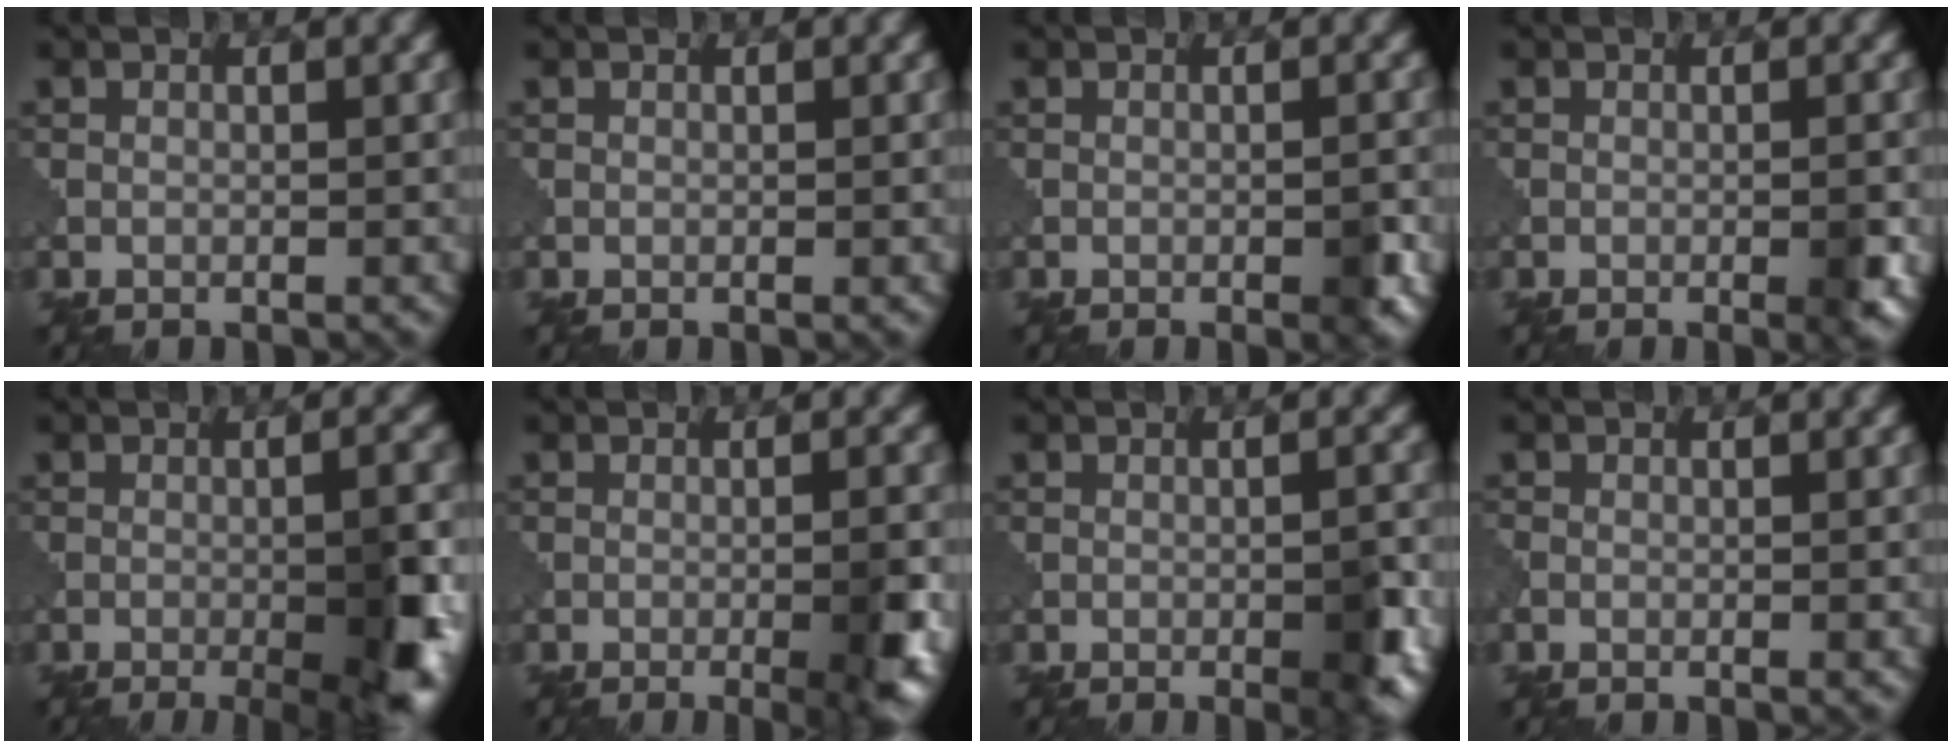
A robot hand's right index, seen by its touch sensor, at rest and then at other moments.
{"total": 0.0}
{"total": 1.7, "force": [-0.8, 0.4, 1.5], "torque": [-0.024, 0.002, -0.011]}
{"total": 2.0, "force": [-0.7, 0.4, 1.8], "torque": [-0.027, 0.000, -0.010]}
{"total": 8.6, "force": [-2.8, 2.2, 7.8], "torque": [-0.102, -0.003, -0.030]}
{"total": 5.4, "force": [-1.8, 1.4, 4.9], "torque": [-0.069, -0.003, -0.020]}
{"total": 3.7, "force": [-1.4, 0.8, 3.3], "torque": [-0.053, -0.002, -0.019]}
{"total": 0.7, "force": [-0.2, 0.4, 0.6], "torque": [-0.015, -0.003, -0.005]}